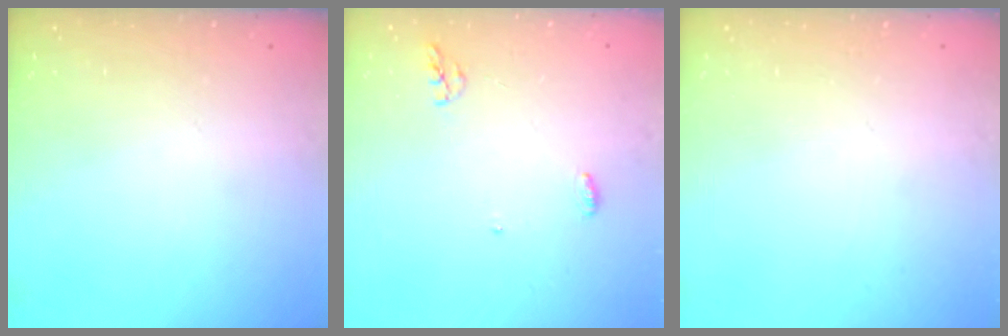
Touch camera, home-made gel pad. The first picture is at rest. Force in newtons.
{"total": 4.2, "press": 4.1, "slide": 0.9}
{"total": 0.0}